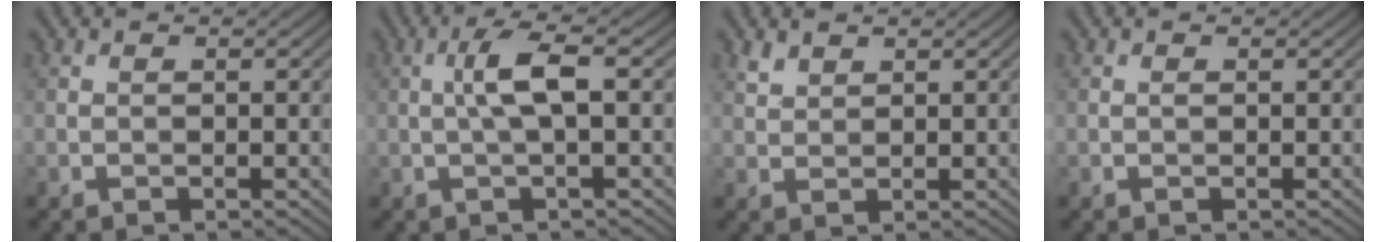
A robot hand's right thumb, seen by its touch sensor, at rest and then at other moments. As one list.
[{"total": 4.4, "force": [0.3, 0.6, 4.3], "torque": [-0.080, 0.014, 0.002]}, {"total": 1.8, "force": [1.4, 0.8, 0.6], "torque": [-0.018, 0.000, 0.033]}, {"total": 0.0}]